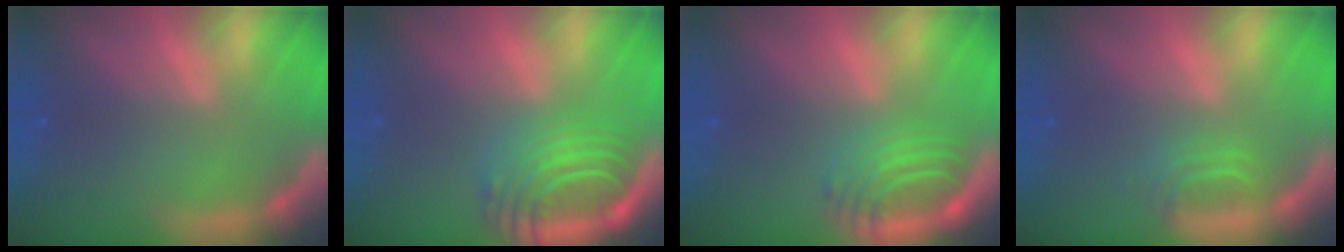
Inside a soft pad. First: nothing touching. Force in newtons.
{"total": 8.1}
{"total": 5.0}
{"total": 1.9}